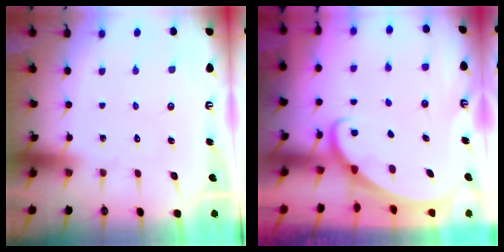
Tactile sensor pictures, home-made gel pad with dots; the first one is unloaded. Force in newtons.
{"total": 1.7, "press": 1.7, "slide": 0.1}